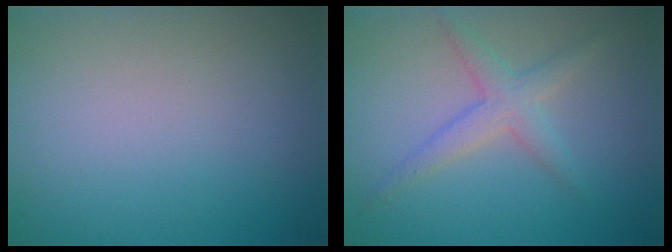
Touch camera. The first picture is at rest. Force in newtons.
{"total": 2.5, "press": 2.5, "slide": 0.2}